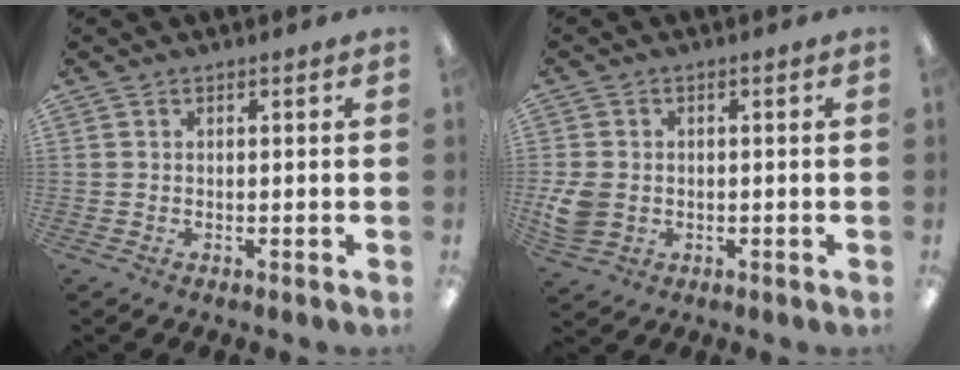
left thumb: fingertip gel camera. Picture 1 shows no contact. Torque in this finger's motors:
{"motor_torque": [-0.06, 0.11, 0.06, -0.05, 0.01]}